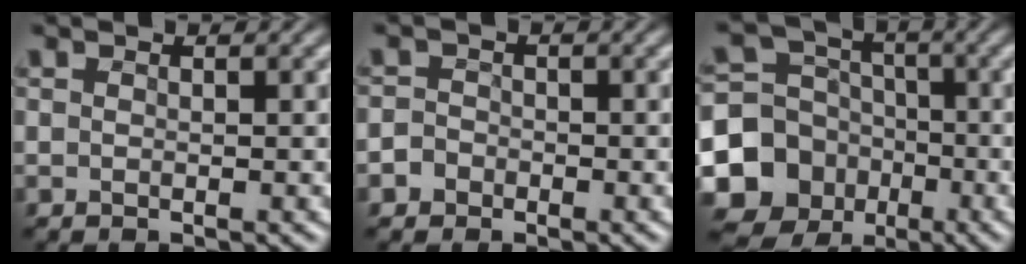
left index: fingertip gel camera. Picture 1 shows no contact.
{"total": 1.6, "force": [-0.9, 1.3, 0.3], "torque": [0.010, 0.002, -0.022]}
{"total": 12.7, "force": [-4.7, 11.3, 3.4], "torque": [-0.075, -0.041, -0.104]}